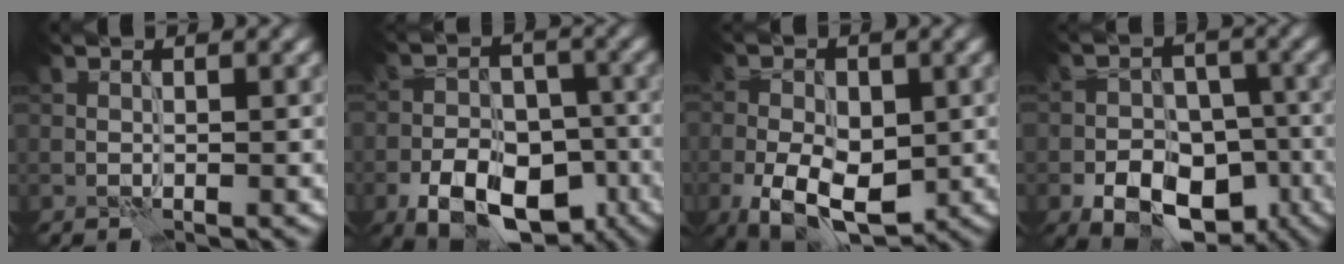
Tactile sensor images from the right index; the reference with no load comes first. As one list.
[{"total": 9.9, "force": [-5.3, 5.7, 6.0], "torque": [-0.095, -0.017, -0.086]}, {"total": 6.9, "force": [-2.6, 3.9, 5.0], "torque": [-0.106, -0.012, -0.048]}, {"total": 8.8, "force": [-4.5, 5.8, 4.9], "torque": [-0.068, -0.013, -0.072]}]